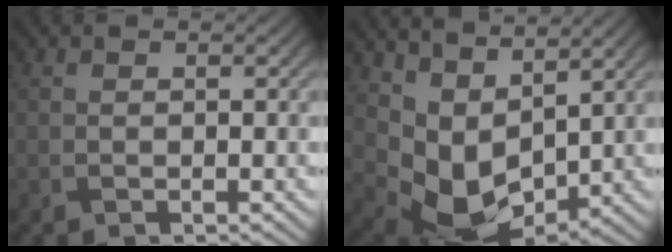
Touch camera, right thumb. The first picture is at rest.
{"total": 9.0, "force": [3.6, 5.4, 6.2], "torque": [-0.142, -0.018, 0.079]}